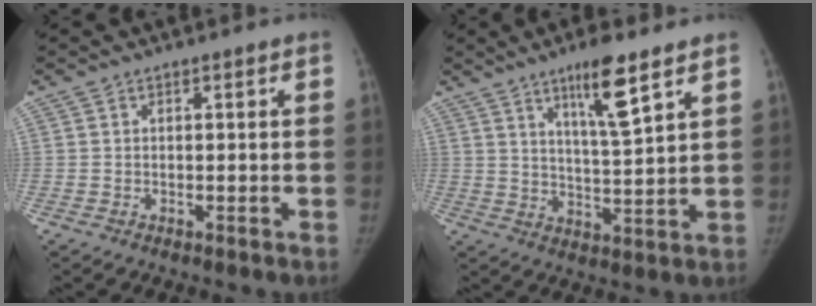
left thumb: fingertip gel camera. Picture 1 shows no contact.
{"total": 9.6, "force": [5.9, 1.2, 7.5], "torque": [-0.125, -0.039, 0.103]}